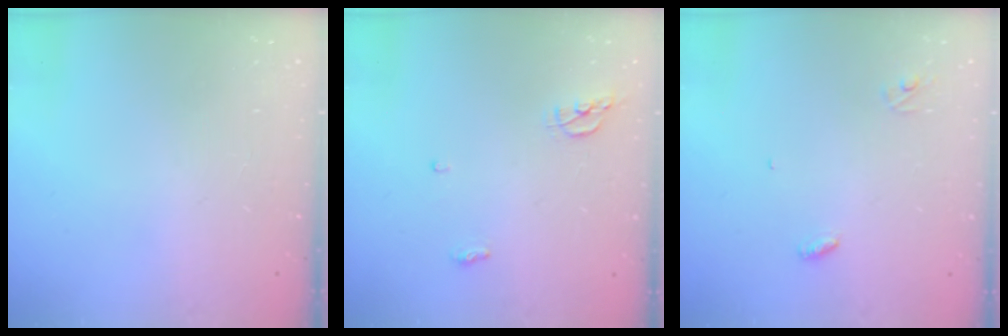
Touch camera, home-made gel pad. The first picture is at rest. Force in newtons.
{"total": 7.2, "press": 5.3, "slide": 4.9}
{"total": 3.2, "press": 3.2, "slide": 0.3}